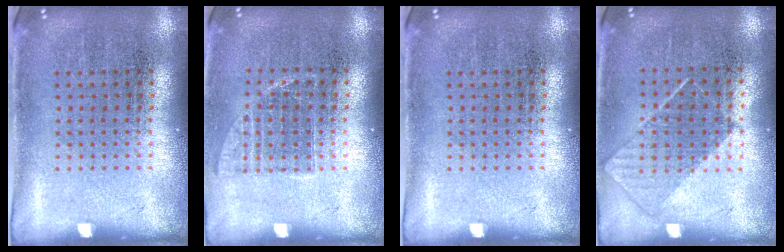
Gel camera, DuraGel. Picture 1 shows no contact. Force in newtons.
{"total": 0.9, "press": 0.7, "slide": 0.4}
{"total": 0.0}
{"total": 0.8, "press": 0.7, "slide": 0.5}